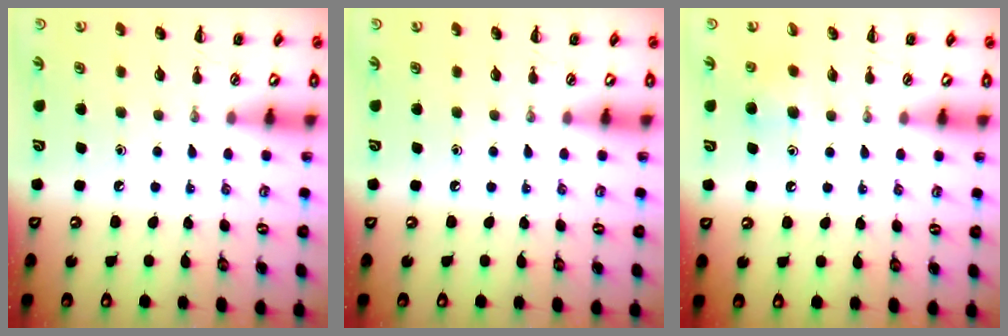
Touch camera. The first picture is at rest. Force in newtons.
{"total": 0.0}
{"total": 4.1, "press": 3.8, "slide": 1.5}